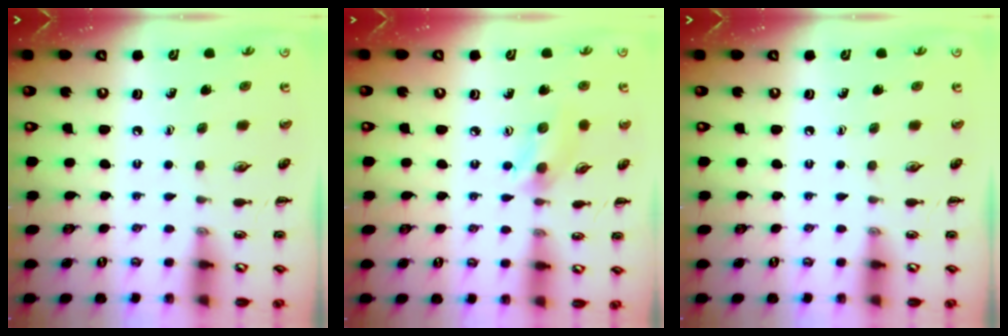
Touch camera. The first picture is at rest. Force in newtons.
{"total": 2.8, "press": 2.7, "slide": 0.6}
{"total": 0.0}